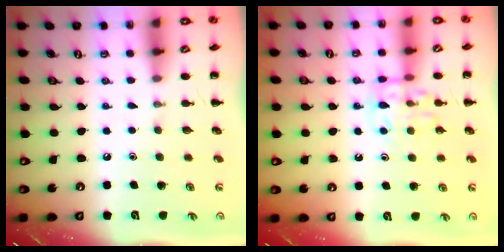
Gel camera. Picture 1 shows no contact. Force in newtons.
{"total": 11.7, "press": 11.7, "slide": 1.2}